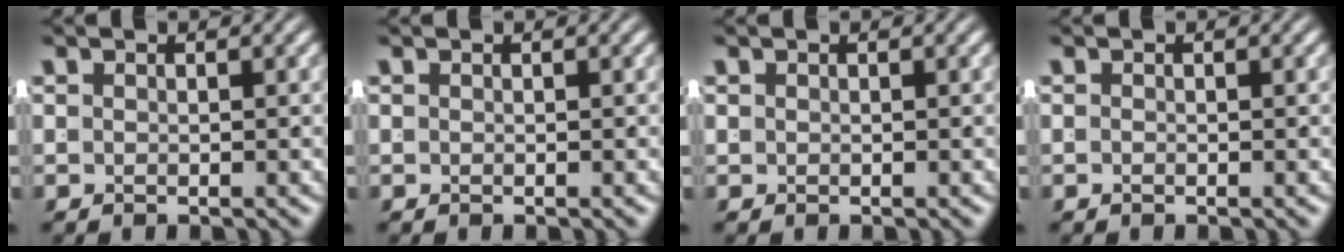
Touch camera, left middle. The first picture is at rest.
{"total": 0.0}
{"total": 0.0}
{"total": 0.6, "force": [-0.4, -0.5, 0.0], "torque": [0.001, -0.005, -0.005]}